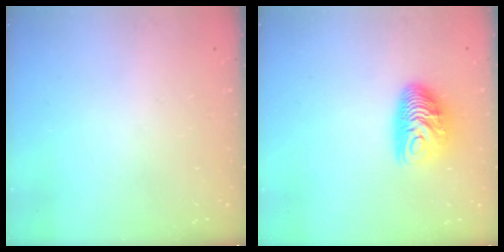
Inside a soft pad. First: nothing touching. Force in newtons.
{"total": 9.8, "press": 9.8, "slide": 0.3}